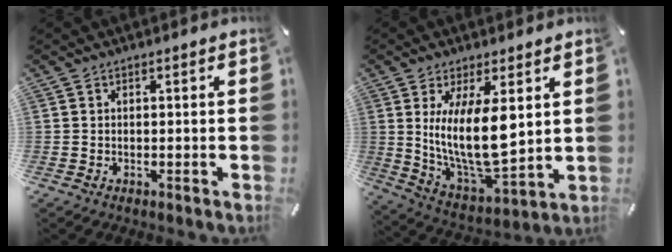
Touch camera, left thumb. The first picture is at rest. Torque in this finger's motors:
{"motor_torque": [2.29, 2.71, 1.65, -1.12, 0.23]}